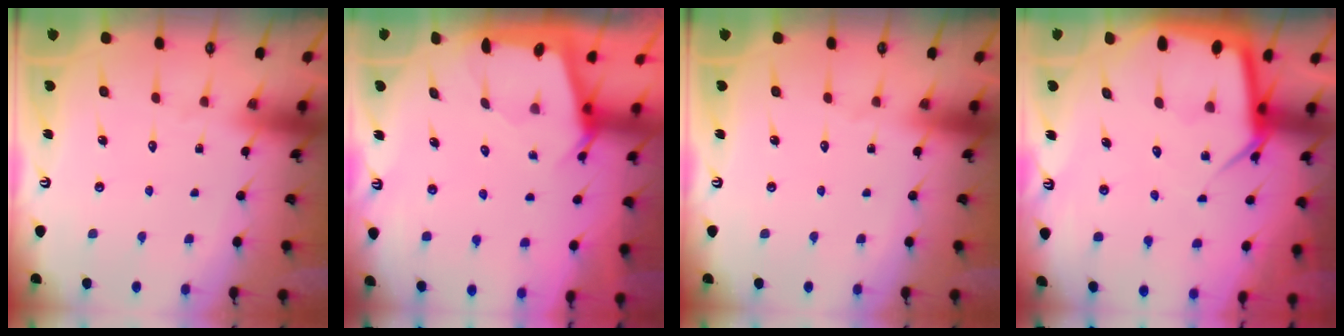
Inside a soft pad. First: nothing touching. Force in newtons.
{"total": 2.3, "press": 2.3, "slide": 0.3}
{"total": 0.0}
{"total": 8.1, "press": 8.1, "slide": 0.5}